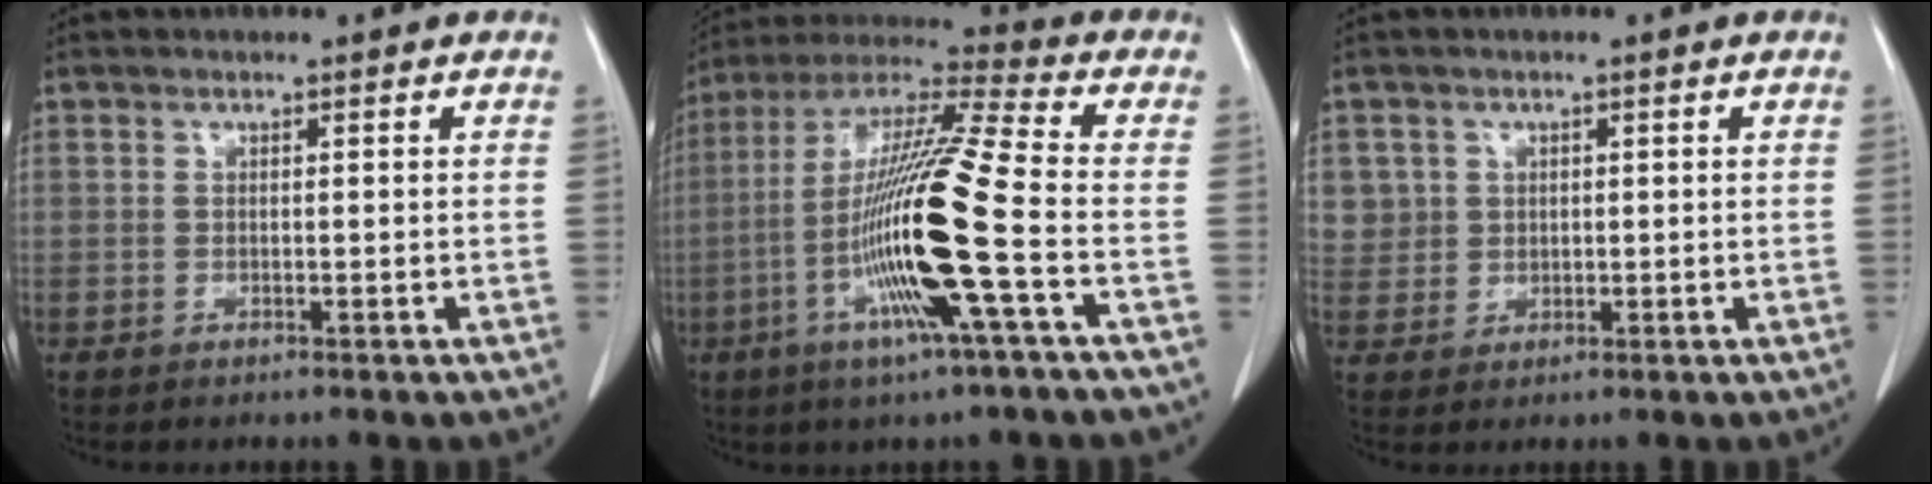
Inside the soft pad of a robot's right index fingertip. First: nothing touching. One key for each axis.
{"total": 18.3, "fx": -4.8, "fy": -0.8, "fz": 17.6, "tx": -0.350, "ty": -0.011, "tz": -0.102}
{"total": 4.5, "fx": 1.5, "fy": 4.2, "fz": -0.1, "tx": 0.017, "ty": 0.005, "tz": 0.034}